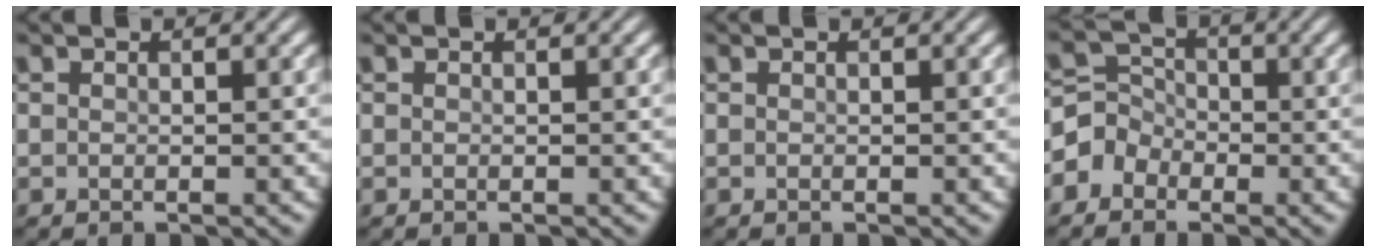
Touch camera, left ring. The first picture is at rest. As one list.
[{"total": 0.0}, {"total": 0.0}, {"total": 3.0, "force": [-1.5, 2.5, 0.6], "torque": [0.004, 0.009, -0.041]}]